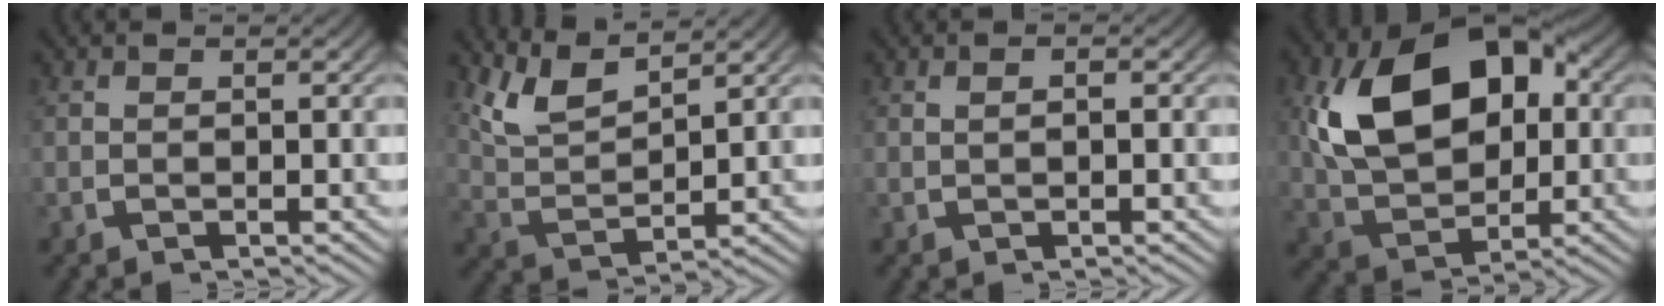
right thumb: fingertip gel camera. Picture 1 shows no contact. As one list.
[{"total": 5.9, "force": [3.5, 2.9, 3.7], "torque": [-0.086, -0.008, 0.075]}, {"total": 0.5, "force": [0.0, 0.2, 0.5], "torque": [-0.013, -0.002, 0.003]}, {"total": 15.4, "force": [2.1, 10.1, 11.4], "torque": [-0.246, -0.032, 0.055]}]